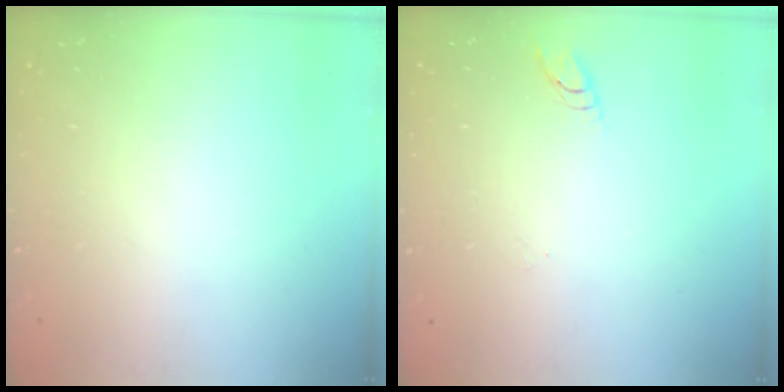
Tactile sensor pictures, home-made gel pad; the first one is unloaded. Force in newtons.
{"total": 3.6, "press": 3.6, "slide": 0.3}